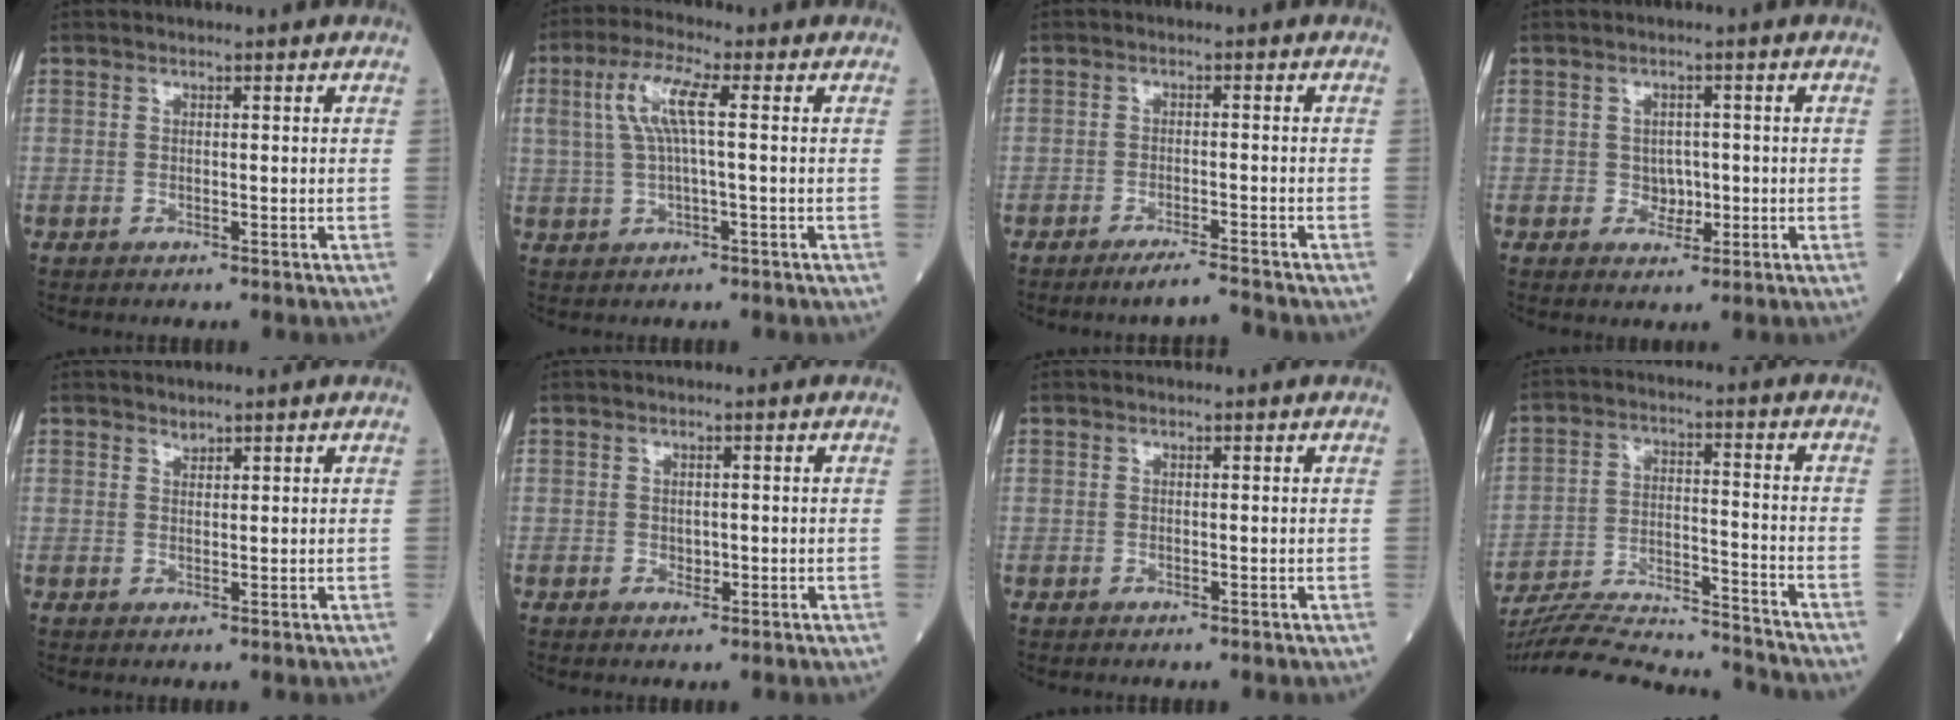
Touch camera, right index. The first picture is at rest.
{"total": 6.7, "force": [1.4, 0.9, 6.5], "torque": [-0.142, 0.019, 0.028]}
{"total": 3.6, "force": [-3.3, -0.7, 1.4], "torque": [-0.024, -0.012, -0.059]}
{"total": 2.5, "force": [-0.4, 2.1, 1.3], "torque": [-0.011, 0.005, -0.004]}
{"total": 0.8, "force": [0.8, 0.2, 0.1], "torque": [-0.004, -0.005, 0.014]}
{"total": 1.0, "force": [-0.2, 0.8, 0.6], "torque": [-0.008, 0.001, -0.002]}
{"total": 0.0}
{"total": 19.9, "force": [-19.2, 1.2, 5.2], "torque": [-0.119, -0.003, -0.297]}